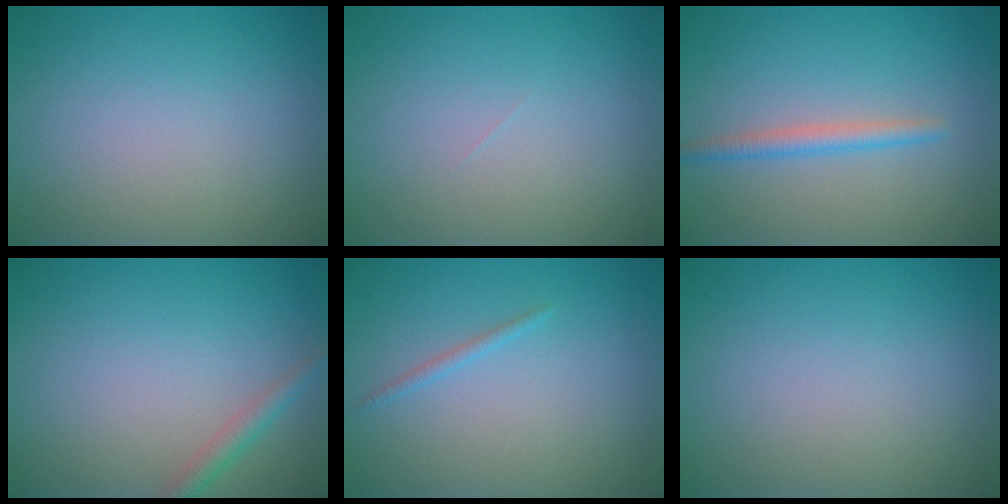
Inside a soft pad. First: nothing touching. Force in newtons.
{"total": 0.0}
{"total": 1.9, "press": 1.9, "slide": 0.1}
{"total": 1.7, "press": 1.7, "slide": 0.1}
{"total": 0.8, "press": 0.8, "slide": 0.0}
{"total": 0.0}